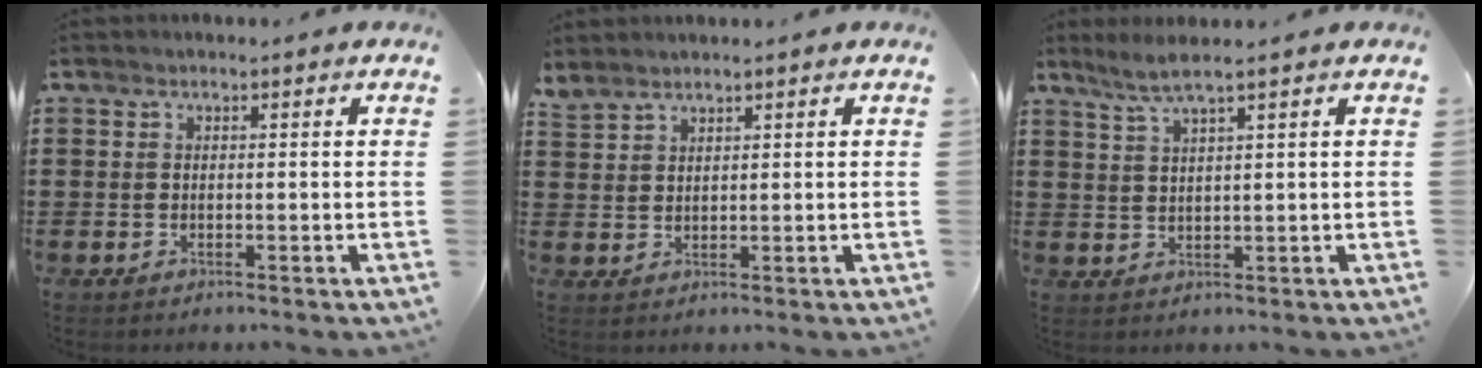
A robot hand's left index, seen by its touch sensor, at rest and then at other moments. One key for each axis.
{"total": 1.6, "fx": 1.6, "fy": 0.2, "fz": 0.2, "tx": -0.006, "ty": -0.001, "tz": 0.032}
{"total": 3.3, "fx": 2.4, "fy": -0.4, "fz": 2.3, "tx": -0.049, "ty": 0.001, "tz": 0.042}